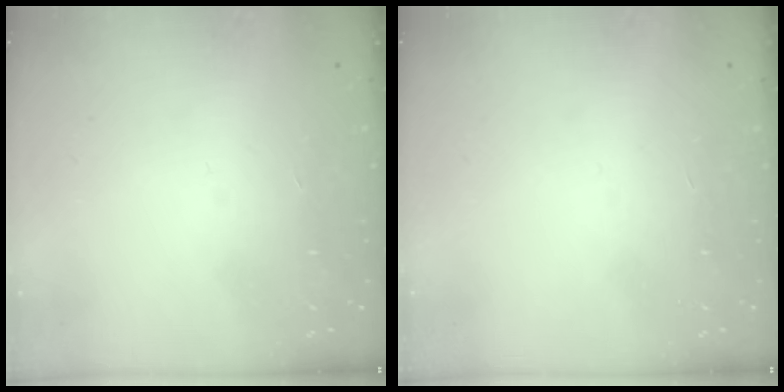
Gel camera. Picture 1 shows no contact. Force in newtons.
{"total": 0.0}